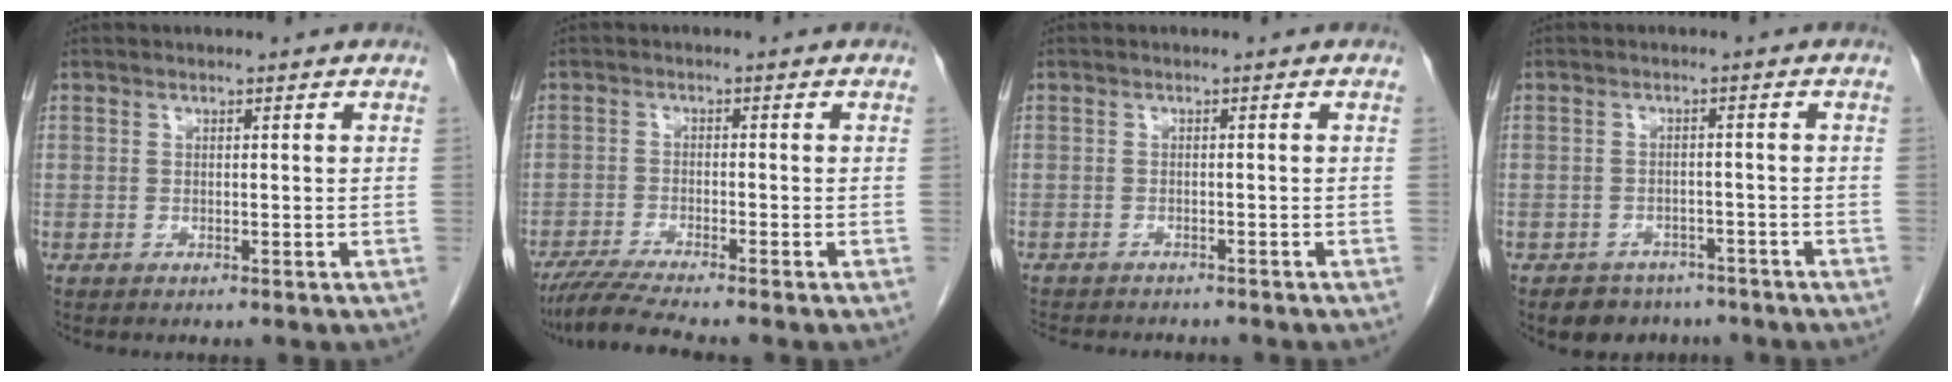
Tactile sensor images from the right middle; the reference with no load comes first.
{"total": 5.6, "force": [-4.8, -1.2, 2.7], "torque": [-0.053, -0.024, -0.088]}
{"total": 7.6, "force": [-6.9, 1.8, 2.6], "torque": [-0.042, -0.005, -0.093]}
{"total": 5.0, "force": [-3.9, 3.1, 0.5], "torque": [-0.006, 0.010, -0.052]}